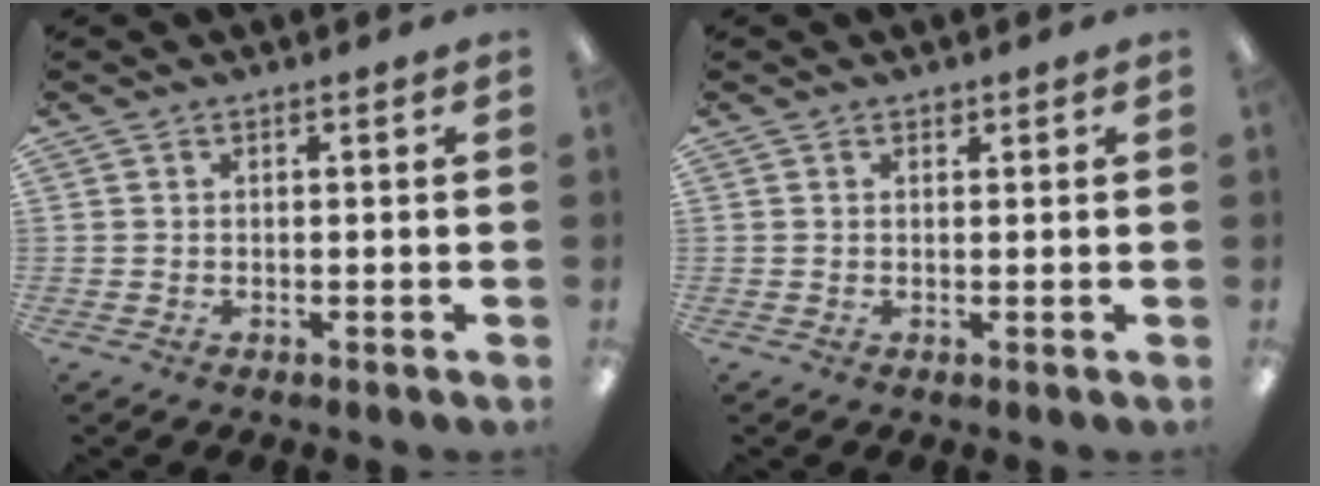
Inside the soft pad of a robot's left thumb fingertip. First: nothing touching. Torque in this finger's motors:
{"motor_torque": [0.02, -0.04, 0.28, -0.15, 0.00]}